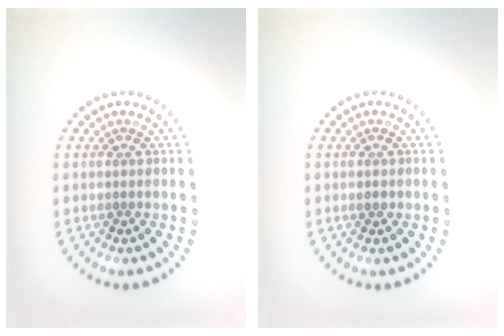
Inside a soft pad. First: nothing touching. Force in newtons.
{"total": 1.1, "press": 1.1, "slide": 0.0}